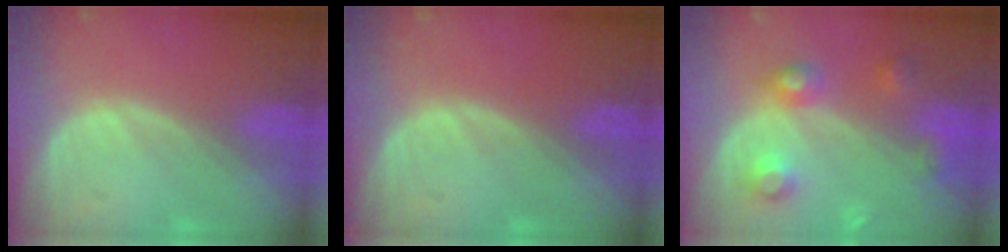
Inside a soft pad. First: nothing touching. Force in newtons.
{"total": 0.0}
{"total": 5.3, "press": 5.3, "slide": 0.3}